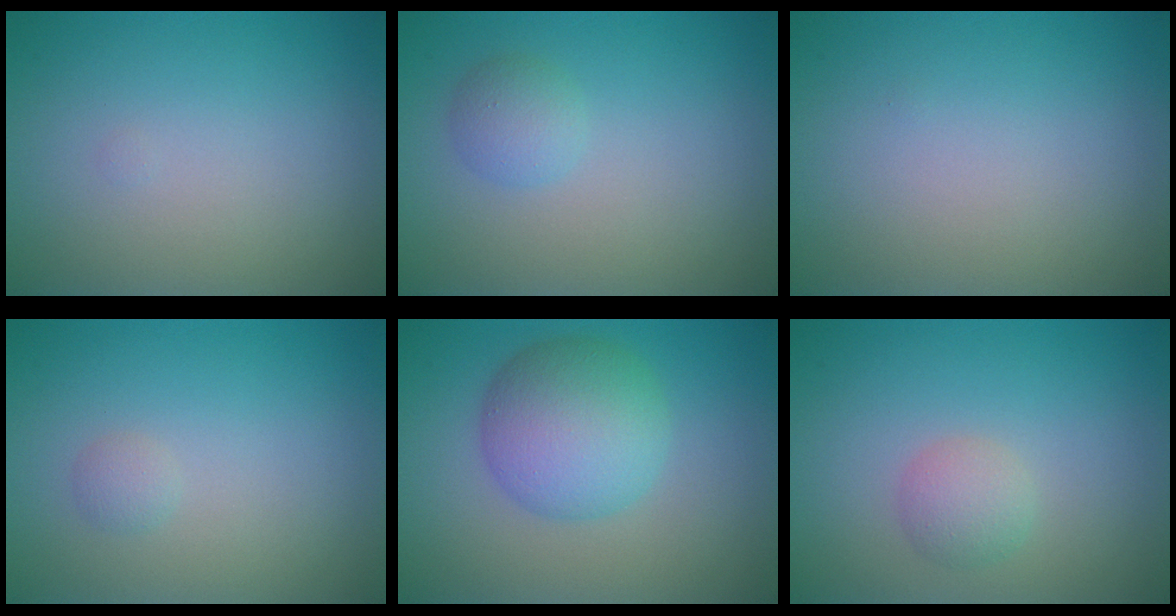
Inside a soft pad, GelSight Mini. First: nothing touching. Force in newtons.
{"total": 1.7, "press": 1.7, "slide": 0.2}
{"total": 0.0}
{"total": 0.7, "press": 0.7, "slide": 0.0}
{"total": 6.2, "press": 6.2, "slide": 0.0}
{"total": 1.9, "press": 1.9, "slide": 0.1}